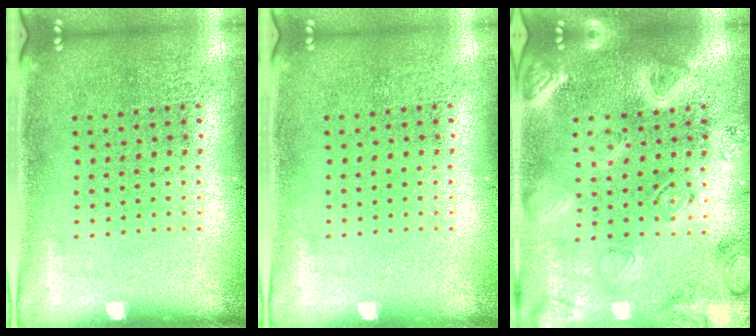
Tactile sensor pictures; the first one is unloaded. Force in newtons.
{"total": 0.0}
{"total": 3.0, "press": 2.9, "slide": 0.8}